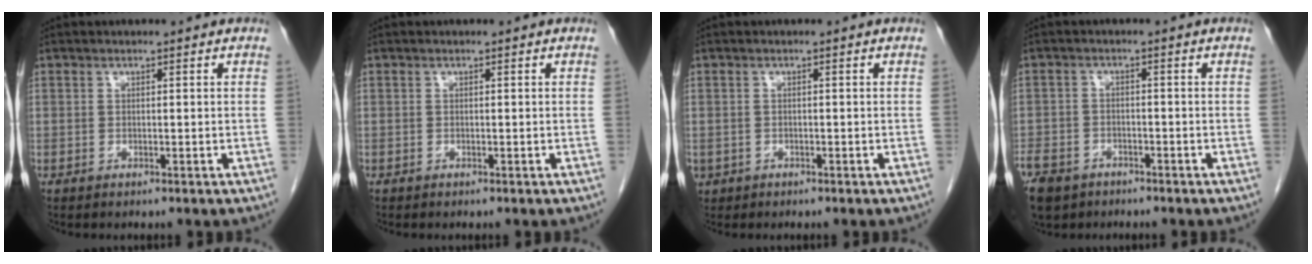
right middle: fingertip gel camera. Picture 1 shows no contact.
{"total": 0.0}
{"total": 1.8, "force": [-1.0, 1.5, 0.2], "torque": [-0.009, 0.002, -0.016]}
{"total": 10.8, "force": [-7.2, 7.1, 3.9], "torque": [-0.115, -0.009, -0.115]}